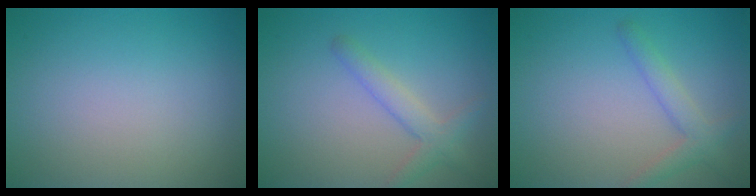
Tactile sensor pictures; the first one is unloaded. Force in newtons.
{"total": 2.4, "press": 2.4, "slide": 0.1}
{"total": 2.4, "press": 2.4, "slide": 0.2}